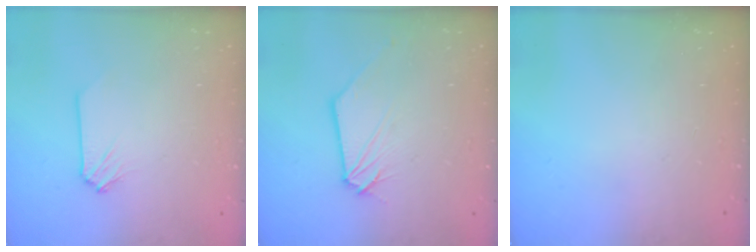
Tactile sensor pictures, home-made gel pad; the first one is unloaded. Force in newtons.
{"total": 1.1, "press": 1.1, "slide": 0.1}
{"total": 0.0}